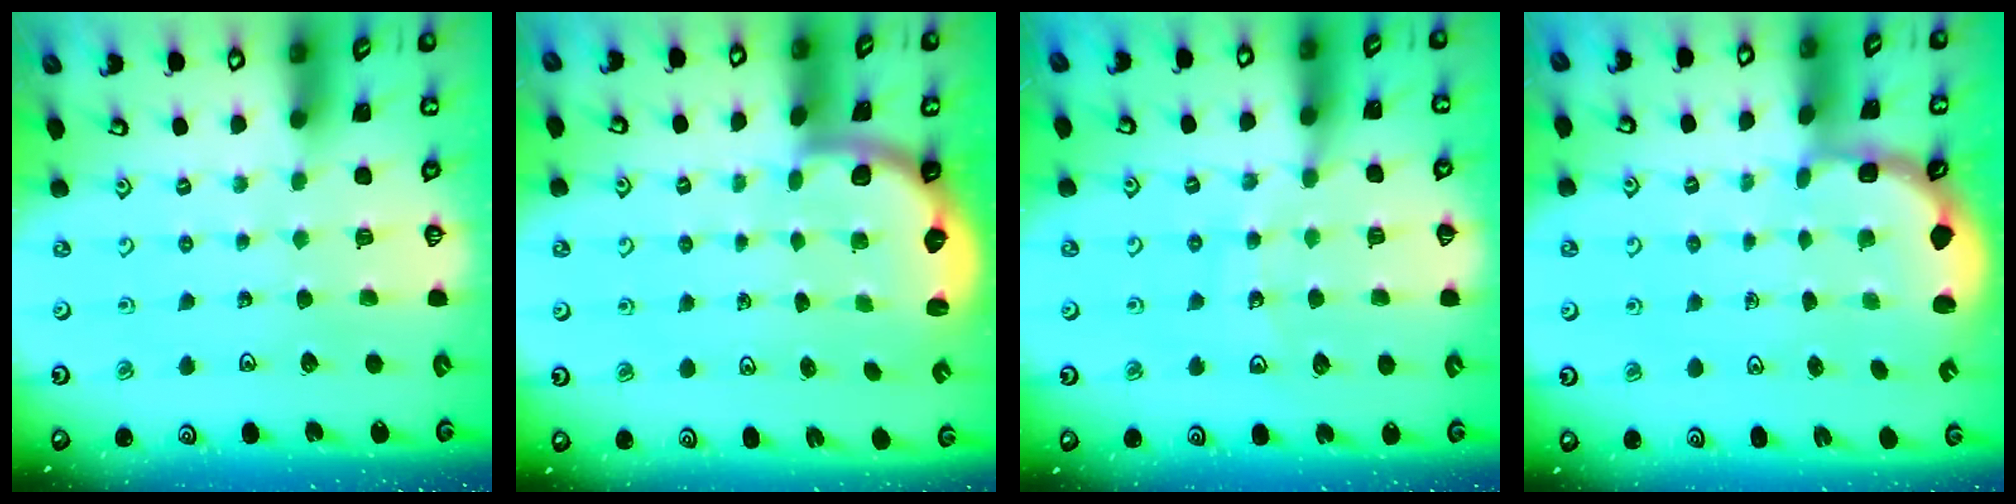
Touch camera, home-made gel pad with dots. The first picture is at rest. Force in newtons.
{"total": 2.3, "press": 2.0, "slide": 1.3}
{"total": 12.0, "press": 11.7, "slide": 2.7}
{"total": 2.7, "press": 2.0, "slide": 1.8}